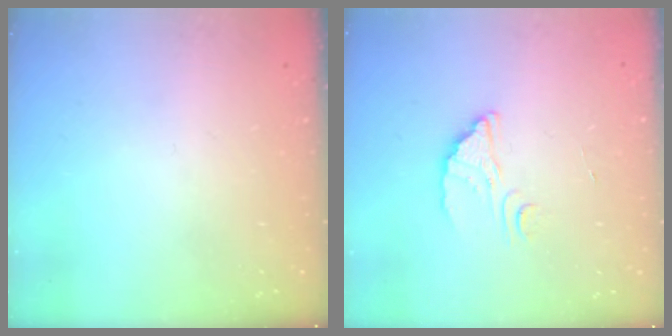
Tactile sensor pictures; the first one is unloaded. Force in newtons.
{"total": 2.8, "press": 2.8, "slide": 0.0}